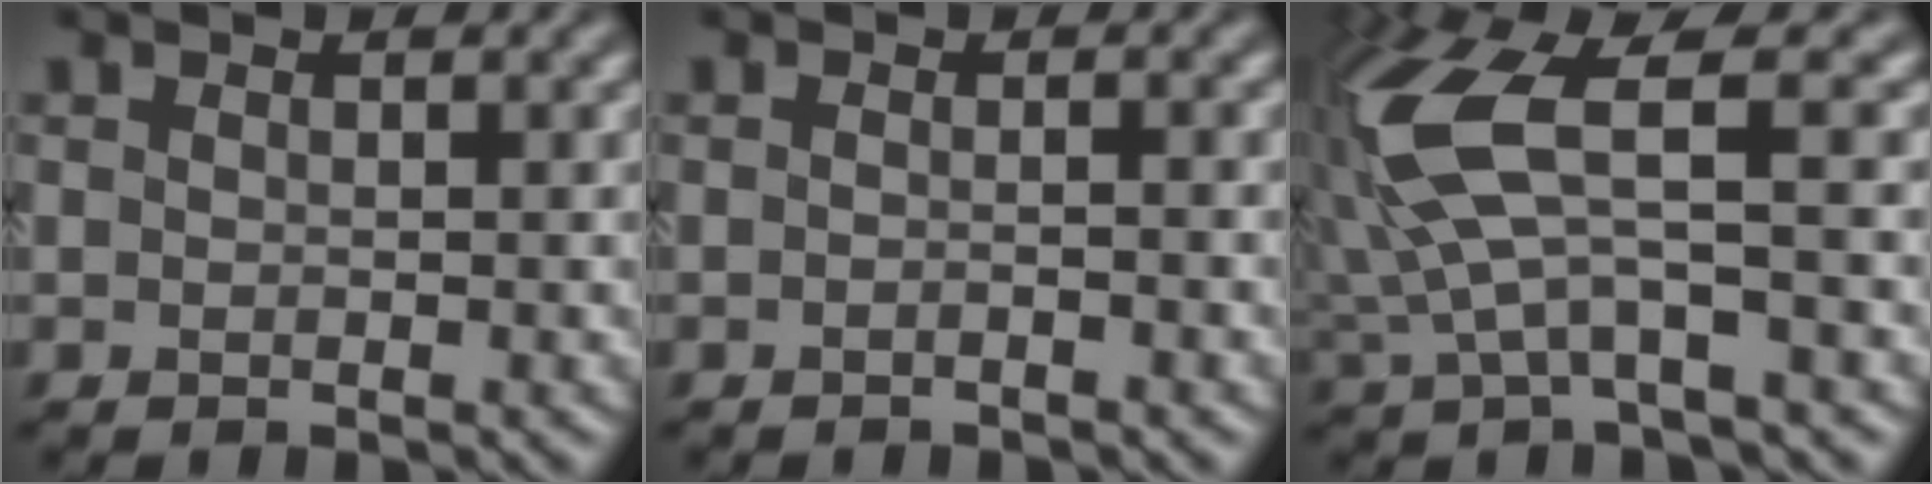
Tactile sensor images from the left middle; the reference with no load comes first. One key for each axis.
{"total": 0.9, "fx": -0.8, "fy": 0.1, "fz": 0.3, "tx": 0.000, "ty": -0.003, "tz": -0.021}
{"total": 7.8, "fx": 1.4, "fy": 2.8, "fz": 7.2, "tx": -0.170, "ty": 0.012, "tz": 0.025}